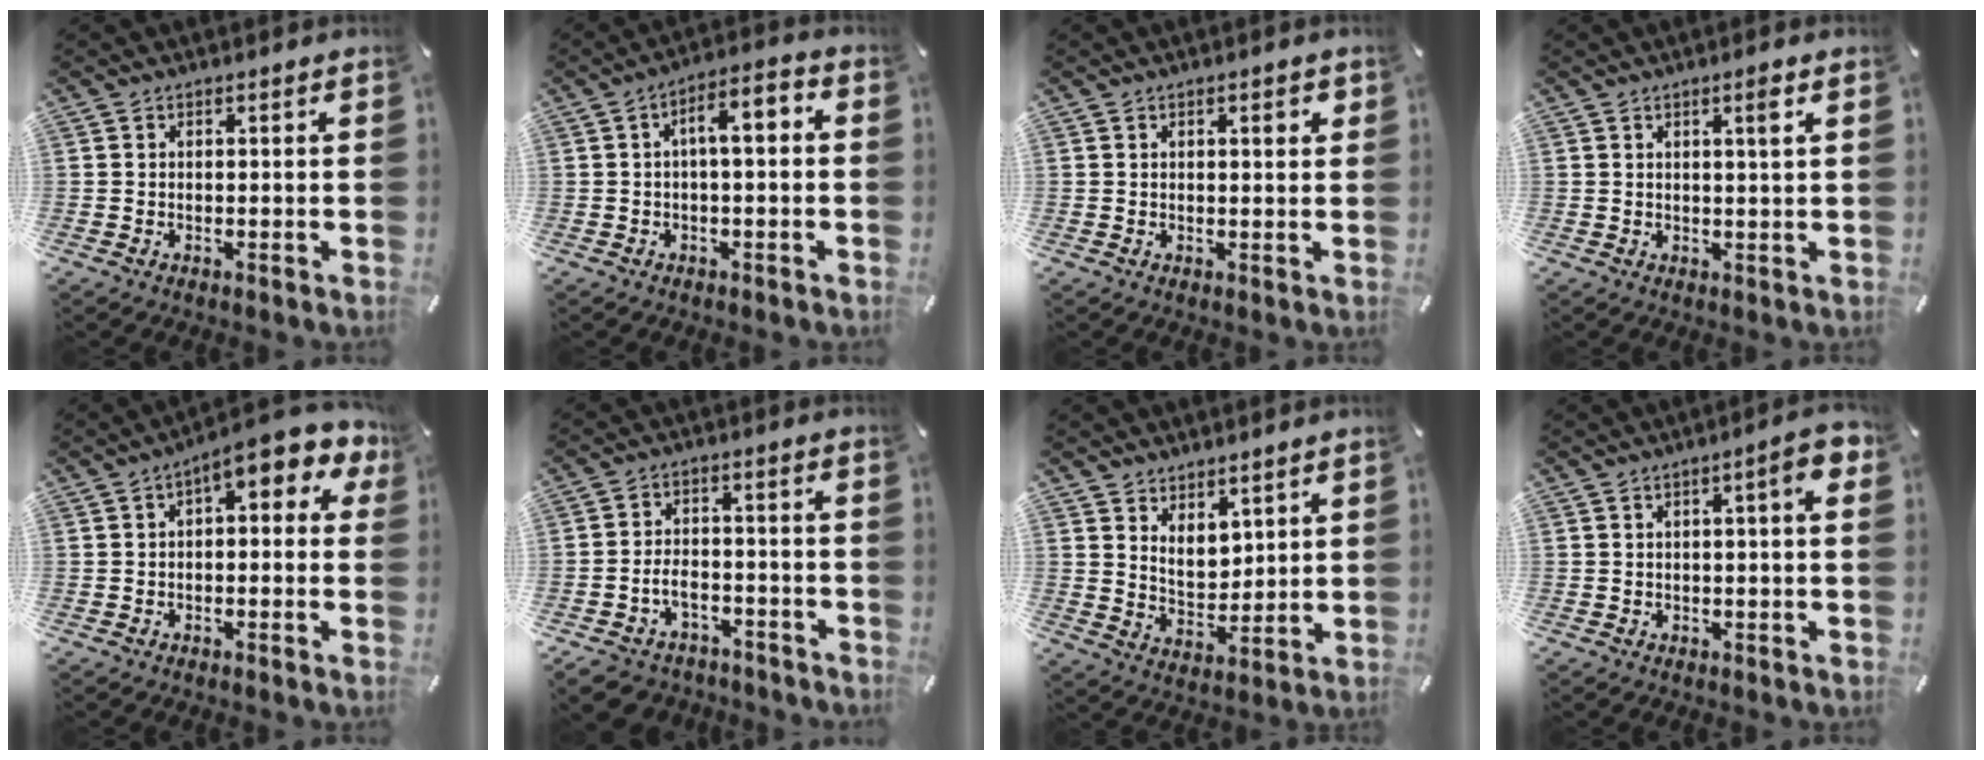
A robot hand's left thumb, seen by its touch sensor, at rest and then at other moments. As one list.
[{"total": 6.3, "force": [0.0, 2.7, 5.7], "torque": [-0.090, 0.009, -0.008]}, {"total": 2.4, "force": [0.9, 0.6, 2.1], "torque": [-0.026, -0.003, 0.009]}, {"total": 3.1, "force": [1.3, 0.1, 2.8], "torque": [-0.049, -0.004, 0.017]}, {"total": 7.4, "force": [2.9, 2.8, 6.2], "torque": [-0.101, -0.020, 0.046]}, {"total": 6.9, "force": [-3.6, 4.8, 3.4], "torque": [-0.072, 0.016, -0.067]}, {"total": 6.1, "force": [4.8, 3.6, 1.1], "torque": [-0.027, -0.027, 0.089]}, {"total": 6.1, "force": [1.5, 1.0, 5.8], "torque": [-0.084, -0.007, 0.020]}]